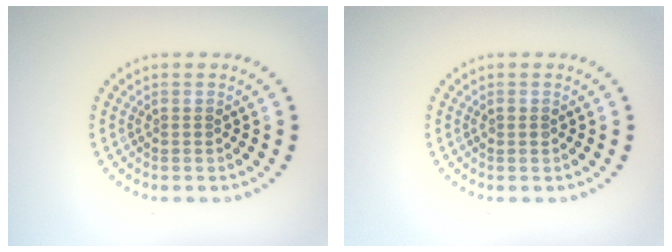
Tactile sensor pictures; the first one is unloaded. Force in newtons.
{"total": 0.7, "press": 0.7, "slide": 0.1}